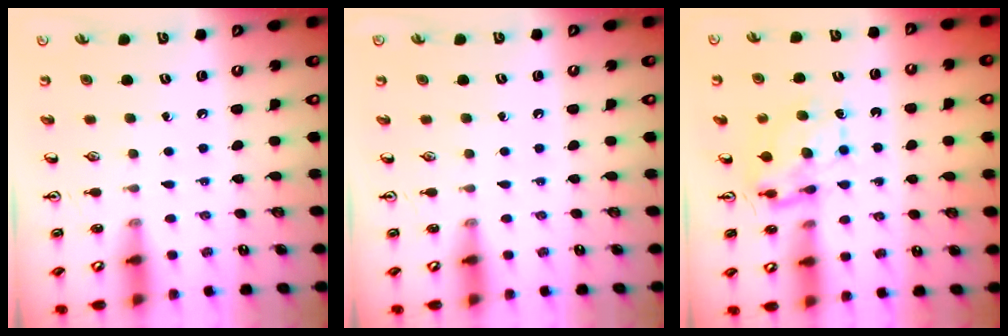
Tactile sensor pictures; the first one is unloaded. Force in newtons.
{"total": 0.0}
{"total": 6.5, "press": 6.4, "slide": 0.6}